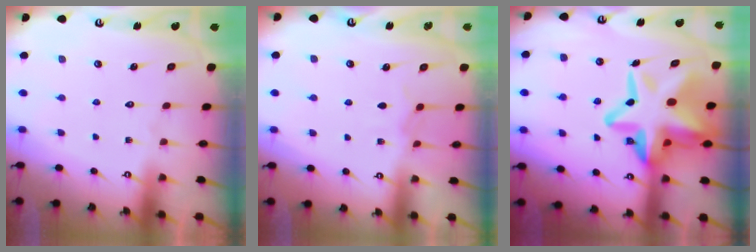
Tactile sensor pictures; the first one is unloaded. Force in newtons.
{"total": 3.9, "press": 3.9, "slide": 0.7}
{"total": 20.7, "press": 20.3, "slide": 3.6}